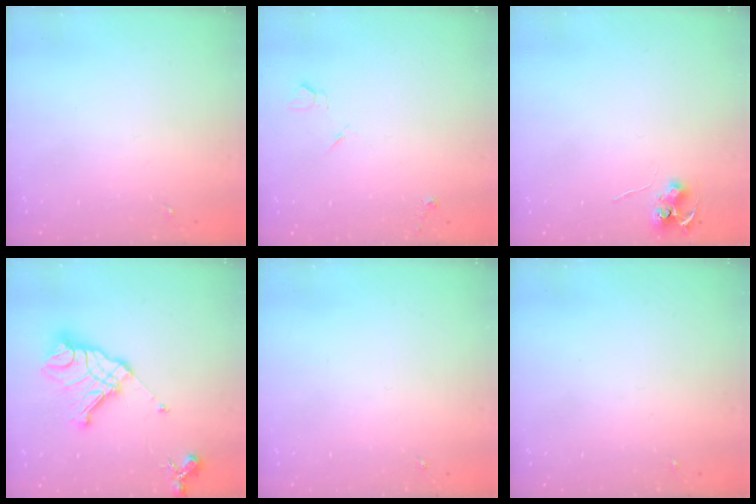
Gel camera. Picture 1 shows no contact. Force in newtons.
{"total": 3.6, "press": 3.5, "slide": 0.8}
{"total": 6.9, "press": 6.9, "slide": 0.5}
{"total": 17.5, "press": 17.3, "slide": 2.0}
{"total": 0.0}
{"total": 0.0}